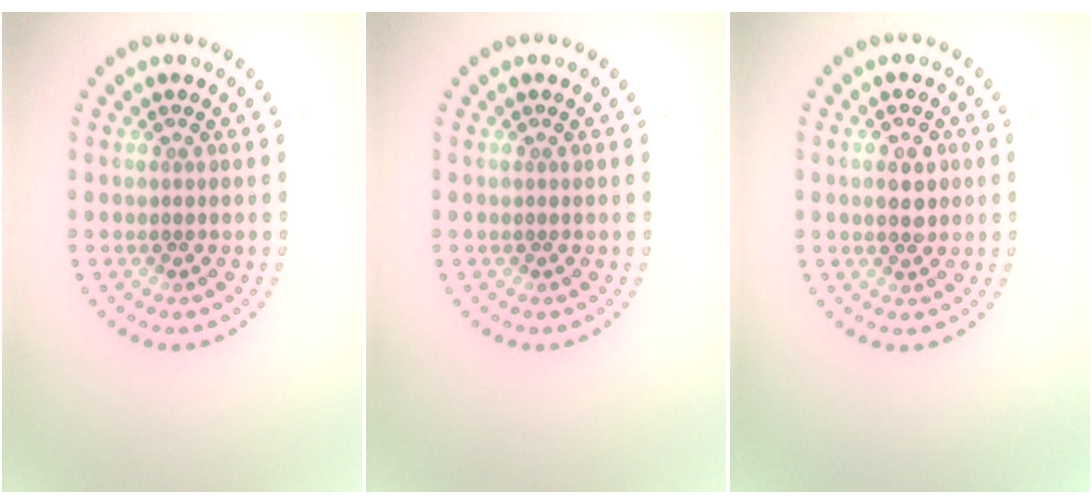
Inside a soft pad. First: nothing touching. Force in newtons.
{"total": 0.0}
{"total": 2.0, "press": 2.0, "slide": 0.1}